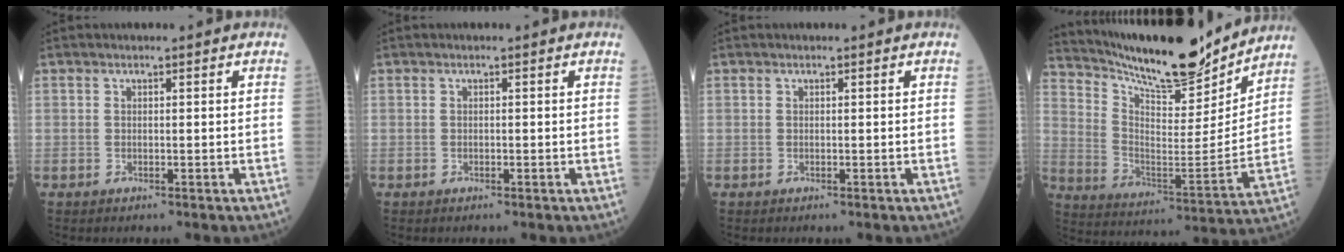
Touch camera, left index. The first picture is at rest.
{"total": 0.0}
{"total": 0.0}
{"total": 19.4, "force": [17.8, 2.9, 7.2], "torque": [-0.142, -0.031, 0.282]}